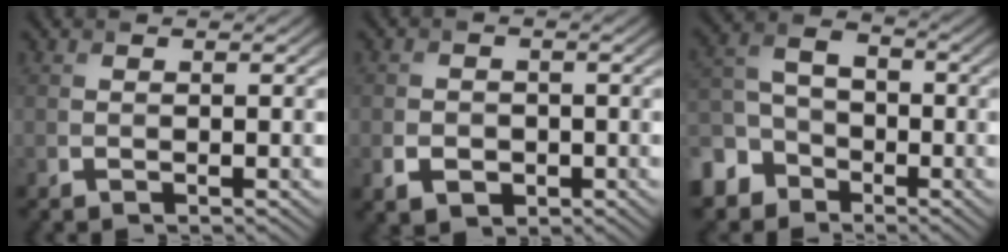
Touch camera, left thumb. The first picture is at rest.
{"total": 3.0, "force": [-1.1, 2.5, 1.3], "torque": [-0.029, -0.008, -0.020]}
{"total": 8.6, "force": [-4.7, 6.2, 3.6], "torque": [-0.097, -0.012, -0.110]}